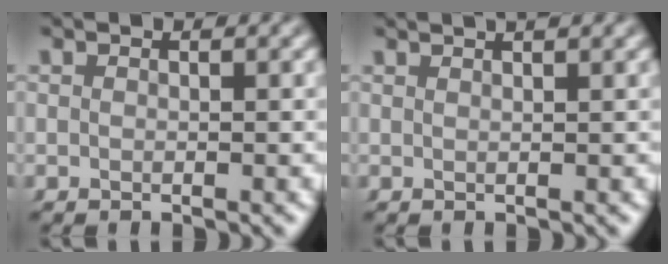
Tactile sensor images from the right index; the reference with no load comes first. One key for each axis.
{"total": 1.9, "fx": 1.3, "fy": -0.1, "fz": 1.4, "tx": -0.007, "ty": 0.007, "tz": 0.020}